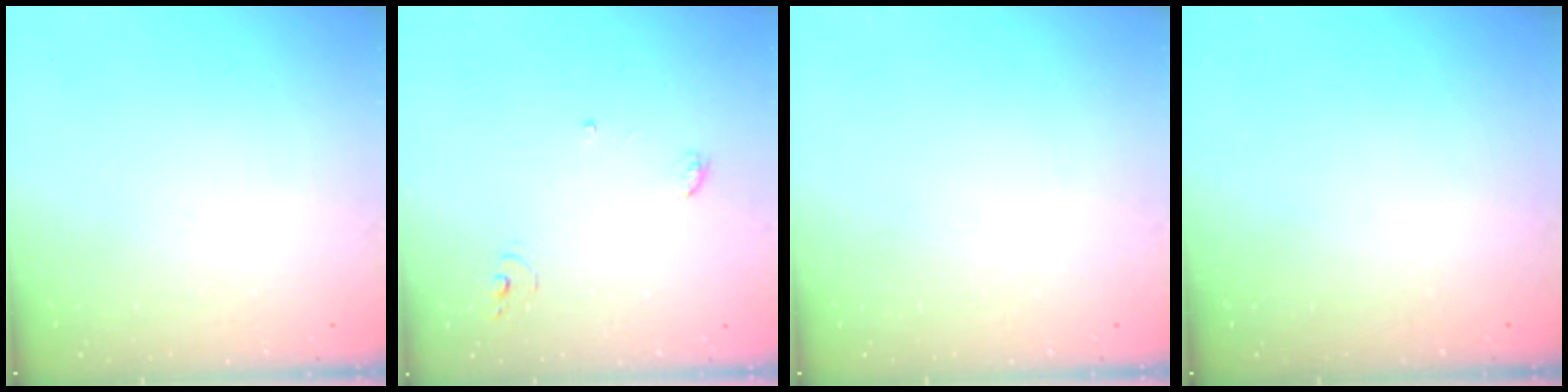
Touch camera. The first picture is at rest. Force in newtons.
{"total": 4.2, "press": 4.2, "slide": 0.2}
{"total": 0.0}
{"total": 0.0}